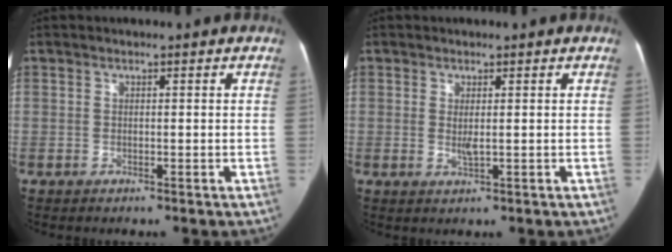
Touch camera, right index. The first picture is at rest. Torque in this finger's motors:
{"motor_torque": [-0.03, -0.01, -0.02, 0.01]}